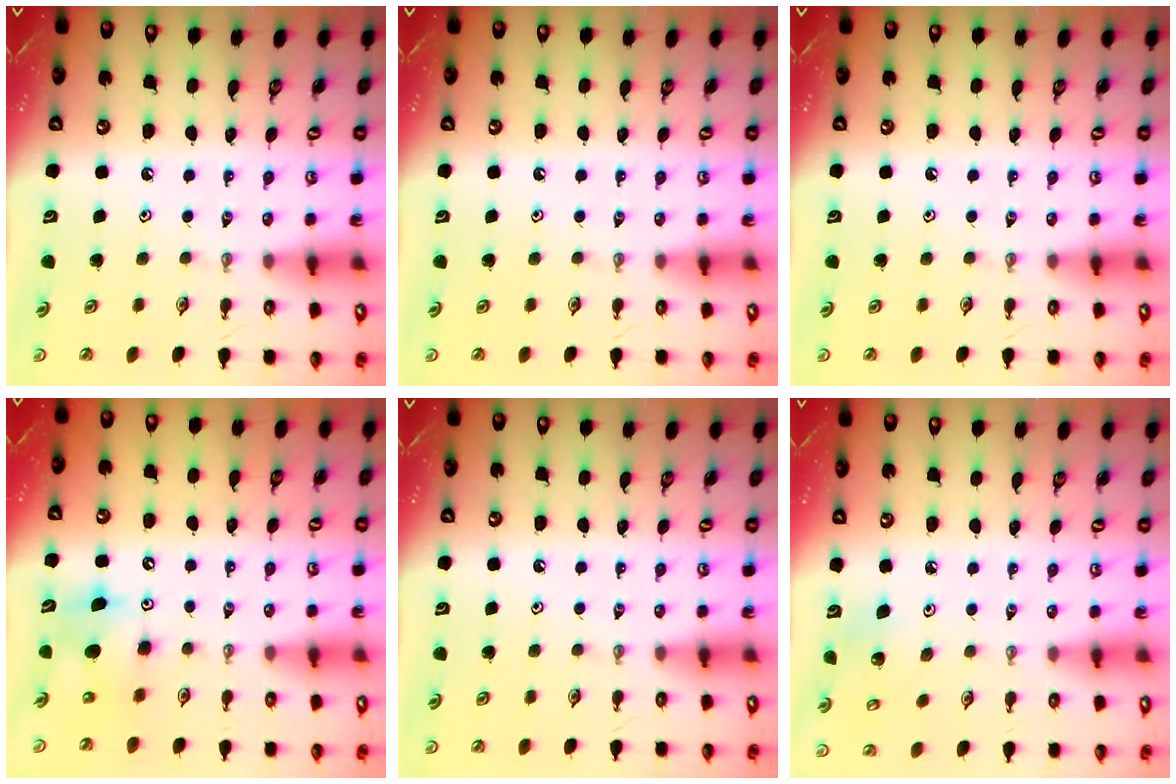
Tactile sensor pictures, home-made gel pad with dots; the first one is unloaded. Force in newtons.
{"total": 0.0}
{"total": 0.0}
{"total": 9.1, "press": 9.1, "slide": 0.3}
{"total": 0.0}
{"total": 5.0, "press": 4.5, "slide": 2.3}